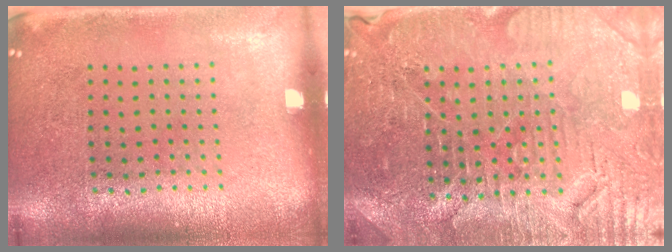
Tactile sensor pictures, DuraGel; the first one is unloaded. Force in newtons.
{"total": 4.2, "press": 4.1, "slide": 1.0}